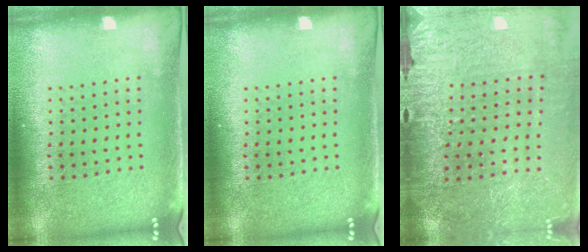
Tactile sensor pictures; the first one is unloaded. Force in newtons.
{"total": 0.0}
{"total": 3.0, "press": 3.0, "slide": 0.3}